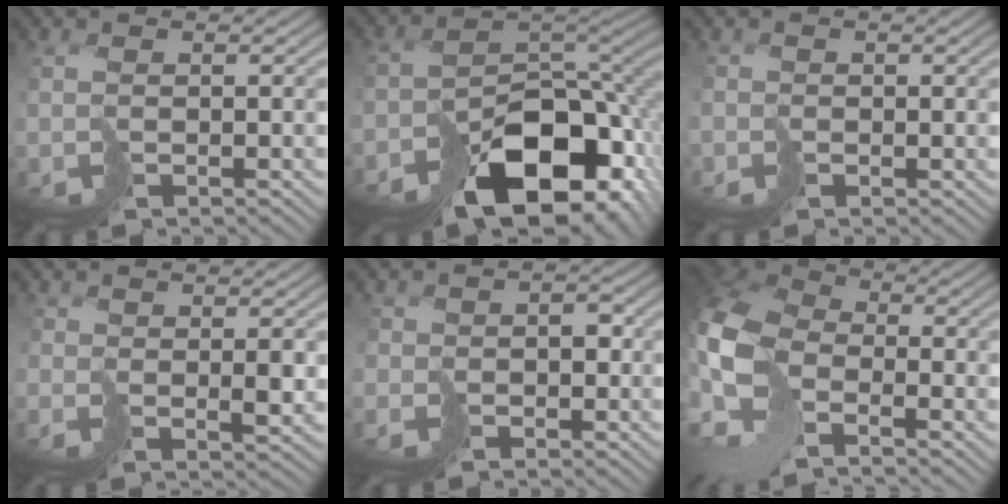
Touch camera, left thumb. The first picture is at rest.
{"total": 14.7, "force": [-8.6, 8.4, 8.5], "torque": [-0.121, -0.035, -0.125]}
{"total": 1.1, "force": [-0.4, 0.3, -0.9], "torque": [0.025, -0.003, -0.015]}
{"total": 1.5, "force": [1.3, 0.4, 0.5], "torque": [-0.008, -0.004, 0.030]}
{"total": 2.4, "force": [-0.8, 2.2, 0.1], "torque": [0.011, 0.002, -0.020]}
{"total": 11.5, "force": [-3.6, 7.5, 7.9], "torque": [-0.204, -0.011, -0.074]}